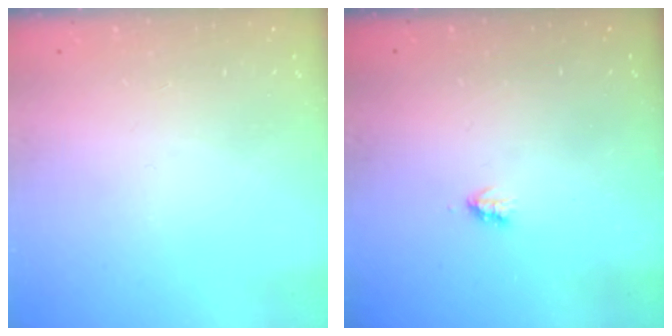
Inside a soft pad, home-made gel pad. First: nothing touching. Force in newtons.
{"total": 1.9, "press": 1.8, "slide": 0.4}